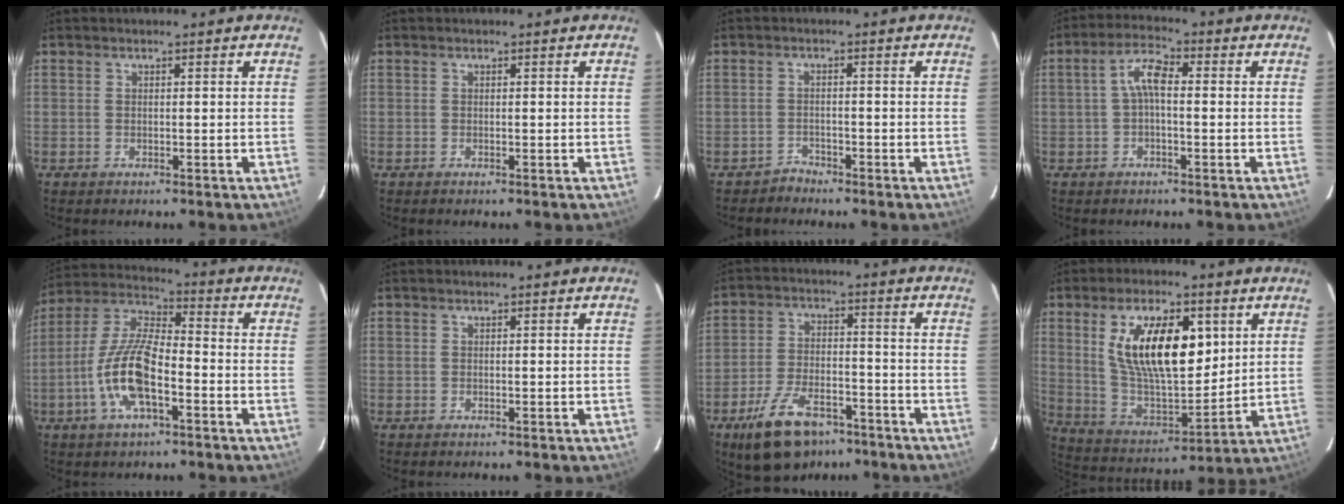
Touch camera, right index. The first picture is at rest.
{"total": 0.0}
{"total": 1.9, "force": [-1.6, 0.8, -0.6], "torque": [0.010, 0.009, -0.030]}
{"total": 4.7, "force": [-0.1, 1.8, 4.3], "torque": [-0.089, 0.018, -0.003]}
{"total": 13.1, "force": [-4.9, 4.5, 11.3], "torque": [-0.241, 0.000, -0.095]}
{"total": 0.0}
{"total": 14.0, "force": [-9.4, 6.8, 7.9], "torque": [-0.169, -0.006, -0.156]}
{"total": 18.7, "force": [6.2, 8.4, 15.6], "torque": [-0.277, 0.000, 0.123]}